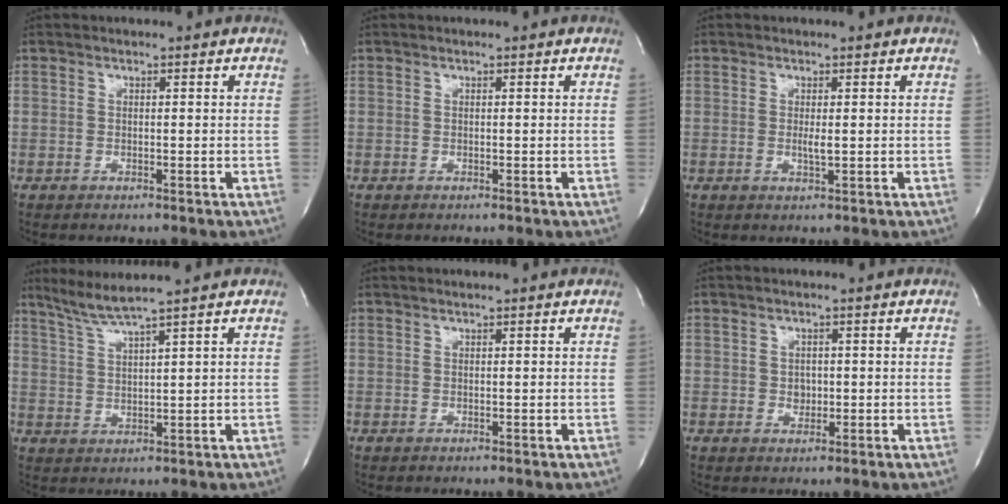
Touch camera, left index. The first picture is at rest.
{"total": 0.0}
{"total": 1.6, "force": [0.3, 0.1, 1.5], "torque": [-0.033, -0.002, 0.006]}
{"total": 5.3, "force": [4.4, -1.9, 2.4], "torque": [-0.054, -0.007, 0.093]}
{"total": 0.7, "force": [0.6, -0.2, 0.3], "torque": [-0.006, 0.001, 0.013]}
{"total": 1.3, "force": [0.1, 1.1, 0.7], "torque": [-0.009, 0.001, 0.004]}